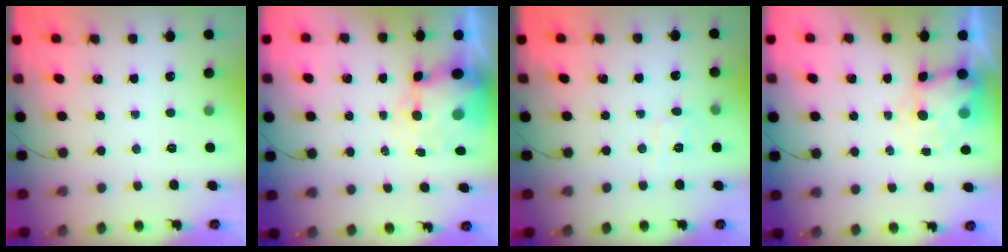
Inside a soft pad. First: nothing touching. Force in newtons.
{"total": 8.6, "press": 8.4, "slide": 1.9}
{"total": 4.7, "press": 4.4, "slide": 1.5}
{"total": 4.8, "press": 4.6, "slide": 1.0}